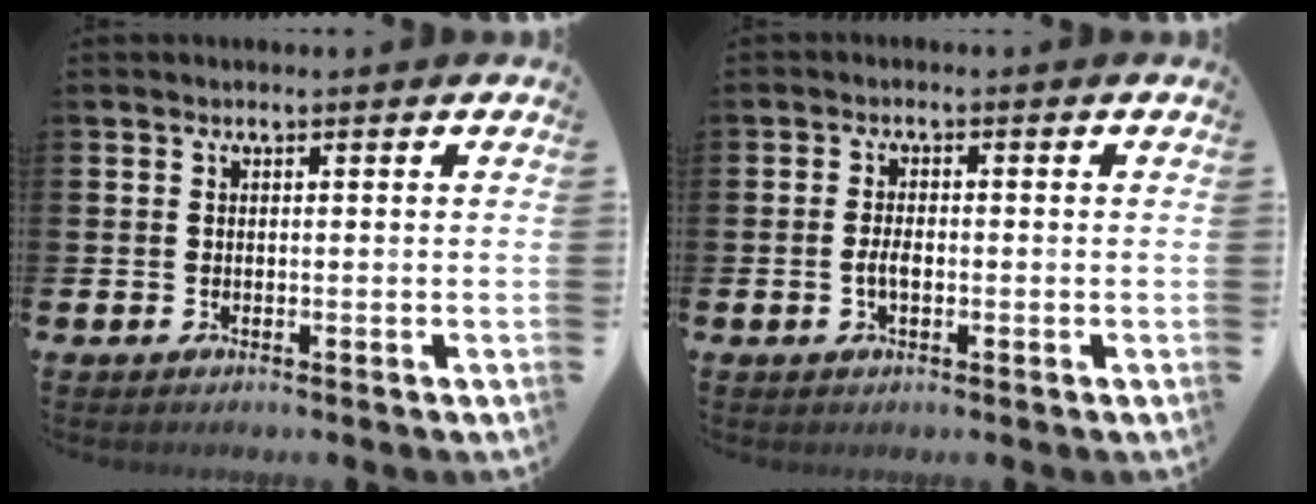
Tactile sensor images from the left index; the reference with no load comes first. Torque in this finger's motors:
{"motor_torque": [0.64, 0.11, 0.08, 0.05]}